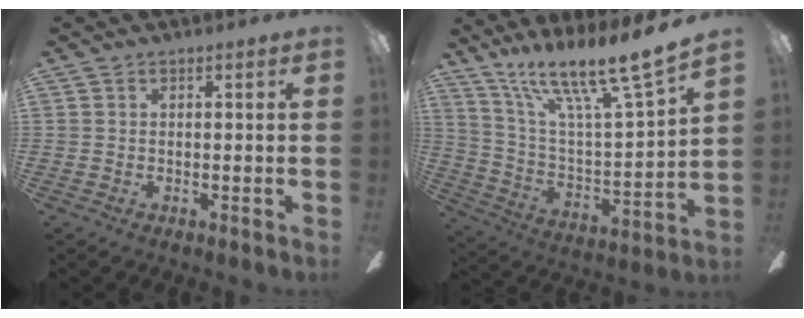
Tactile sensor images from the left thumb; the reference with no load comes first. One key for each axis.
{"total": 18.2, "fx": 15.5, "fy": 1.1, "fz": 9.6, "tx": -0.172, "ty": -0.111, "tz": 0.252}